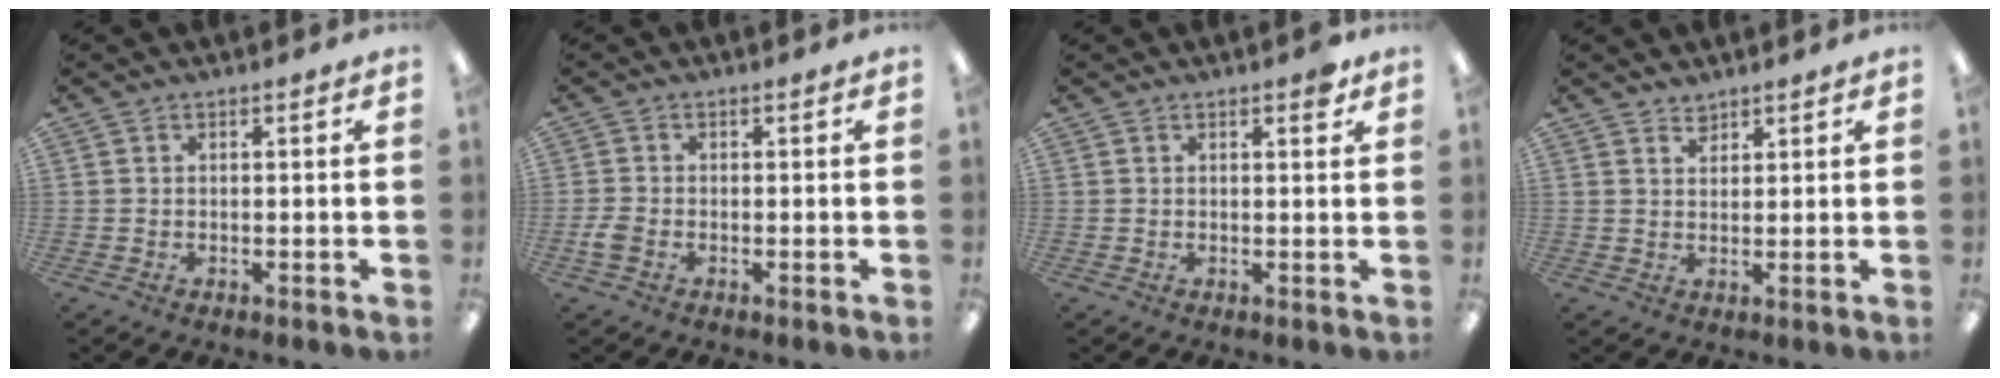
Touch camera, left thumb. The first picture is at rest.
{"total": 2.7, "force": [-0.9, 1.7, 1.8], "torque": [-0.035, 0.003, -0.016]}
{"total": 2.1, "force": [1.4, 0.8, 1.4], "torque": [-0.016, -0.003, 0.020]}
{"total": 2.1, "force": [2.0, 0.8, 0.1], "torque": [0.004, -0.009, 0.037]}